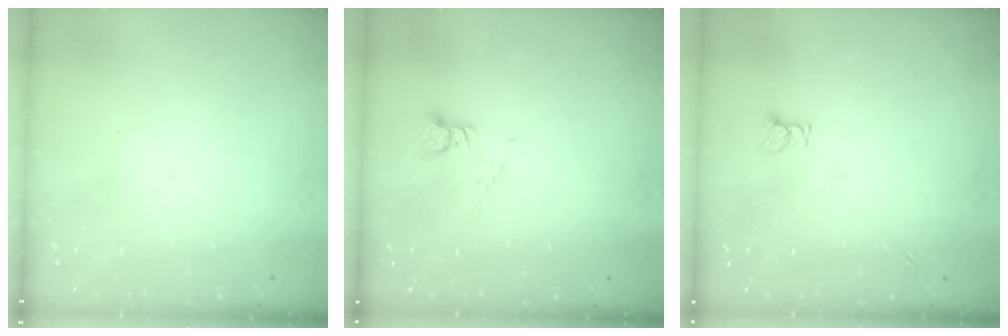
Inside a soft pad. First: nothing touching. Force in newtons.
{"total": 2.4, "press": 2.4, "slide": 0.2}
{"total": 3.8, "press": 3.7, "slide": 0.5}